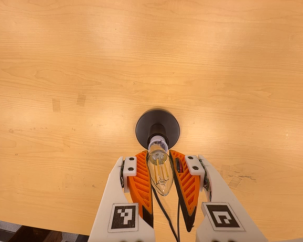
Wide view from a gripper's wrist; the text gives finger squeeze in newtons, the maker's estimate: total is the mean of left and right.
{"total": 20.4, "left": 21.4, "right": 19.3}